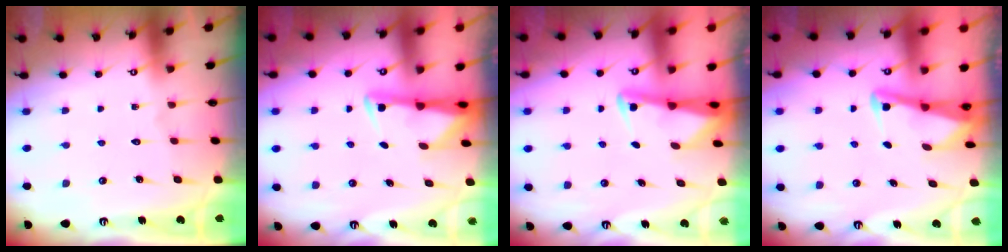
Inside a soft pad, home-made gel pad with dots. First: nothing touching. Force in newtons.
{"total": 3.0, "press": 2.9, "slide": 0.6}
{"total": 2.3, "press": 2.3, "slide": 0.3}
{"total": 2.9, "press": 2.9, "slide": 0.4}